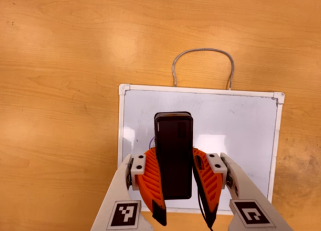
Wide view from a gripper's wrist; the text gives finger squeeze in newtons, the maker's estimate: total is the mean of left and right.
{"total": 9.1, "left": 7.9, "right": 10.4}